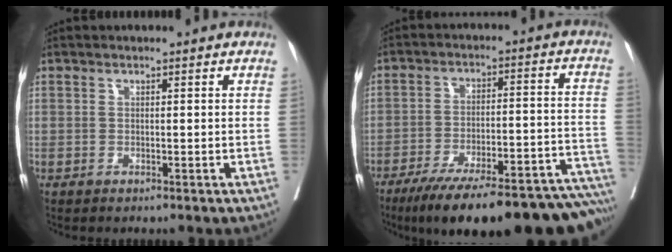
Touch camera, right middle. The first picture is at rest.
{"total": 28.6, "force": [-24.0, 4.4, 15.0], "torque": [-0.140, -0.003, -0.325]}